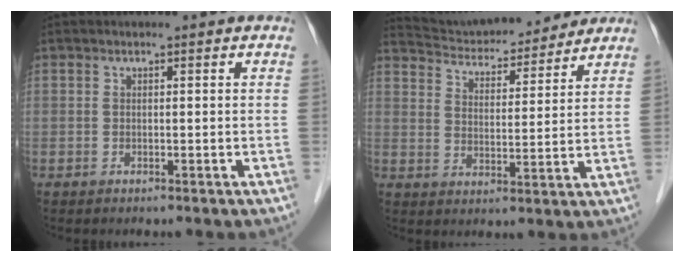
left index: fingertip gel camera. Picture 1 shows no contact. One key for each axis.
{"total": 15.9, "fx": 15.0, "fy": 2.6, "fz": 4.4, "tx": -0.070, "ty": 0.016, "tz": 0.226}